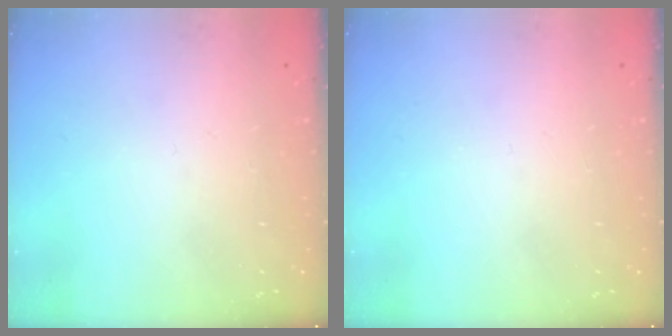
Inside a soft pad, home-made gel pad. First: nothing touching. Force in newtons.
{"total": 0.0}